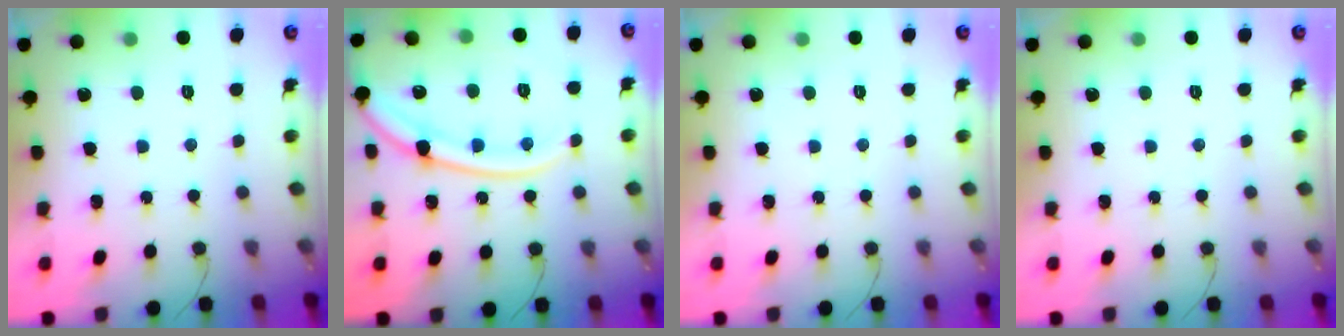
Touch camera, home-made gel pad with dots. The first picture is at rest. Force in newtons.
{"total": 17.9, "press": 17.8, "slide": 1.7}
{"total": 0.0}
{"total": 0.0}